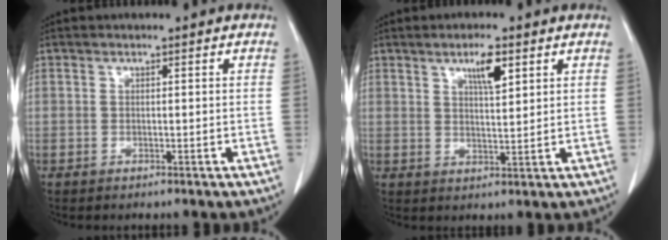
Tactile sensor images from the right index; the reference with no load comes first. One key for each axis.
{"total": 4.8, "fx": 2.6, "fy": 0.9, "fz": 4.0, "tx": -0.070, "ty": -0.001, "tz": 0.044}